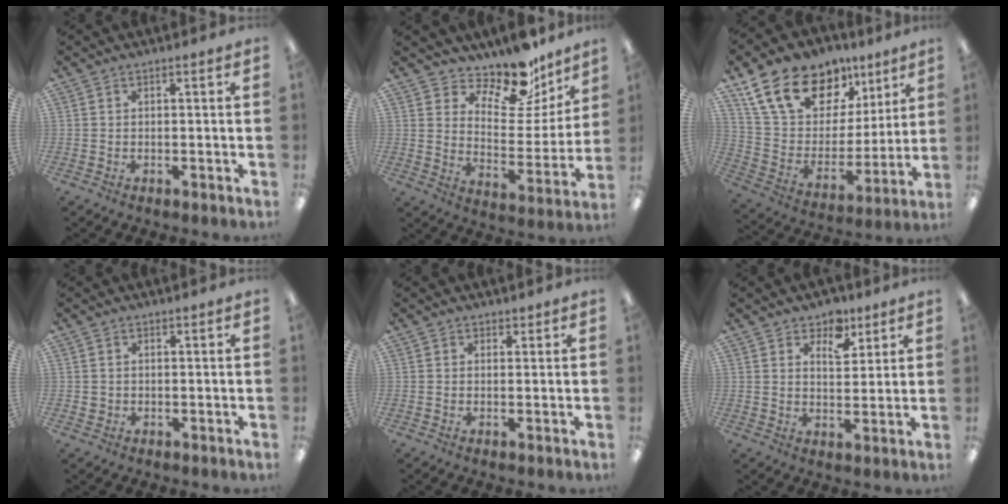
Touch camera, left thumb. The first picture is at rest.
{"total": 14.5, "force": [12.3, 5.8, 5.1], "torque": [-0.070, -0.105, 0.214]}
{"total": 20.3, "force": [12.9, 12.5, 9.5], "torque": [-0.177, -0.060, 0.239]}
{"total": 1.2, "force": [0.2, 1.2, -0.1], "torque": [0.000, 0.004, 0.002]}
{"total": 1.2, "force": [0.8, 0.9, 0.0], "torque": [0.008, -0.001, 0.013]}
{"total": 7.1, "force": [5.0, 4.2, 3.0], "torque": [-0.028, -0.024, 0.083]}